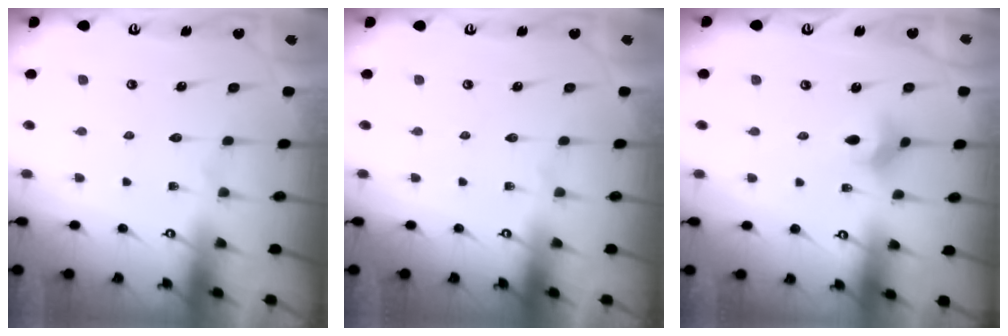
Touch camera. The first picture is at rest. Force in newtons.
{"total": 0.0}
{"total": 3.6, "press": 3.6, "slide": 0.7}